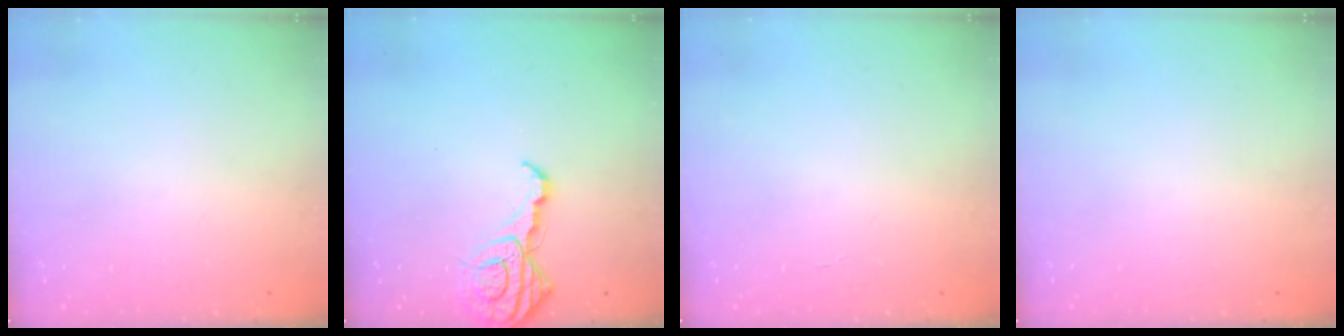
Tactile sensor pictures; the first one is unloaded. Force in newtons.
{"total": 11.3, "press": 11.2, "slide": 1.3}
{"total": 1.1, "press": 1.1, "slide": 0.2}
{"total": 0.0}